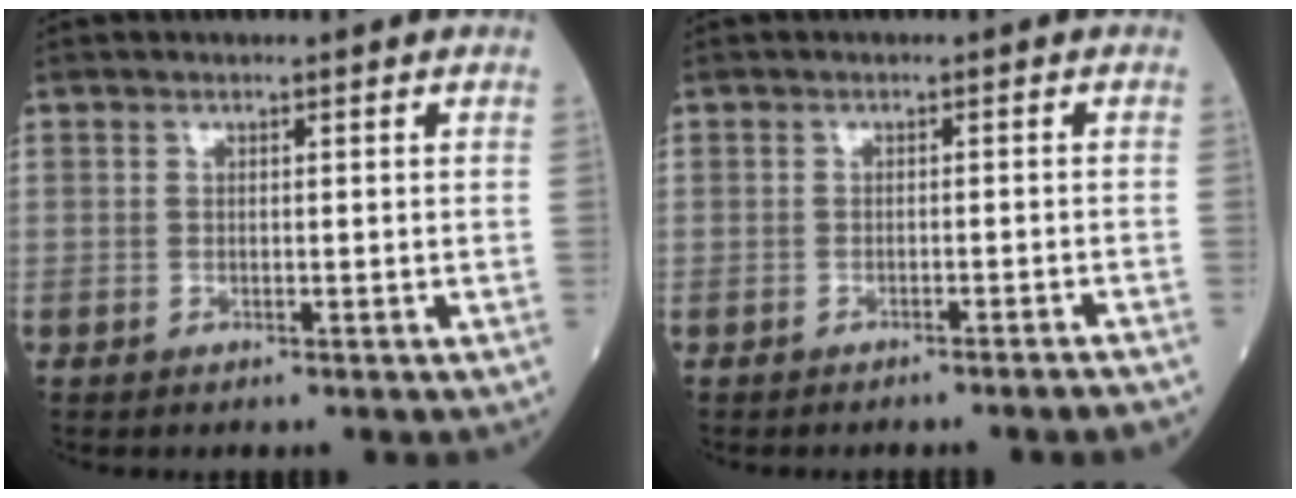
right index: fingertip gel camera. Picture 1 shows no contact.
{"total": 3.0, "force": [-2.6, -0.7, 1.4], "torque": [-0.018, 0.004, -0.030]}